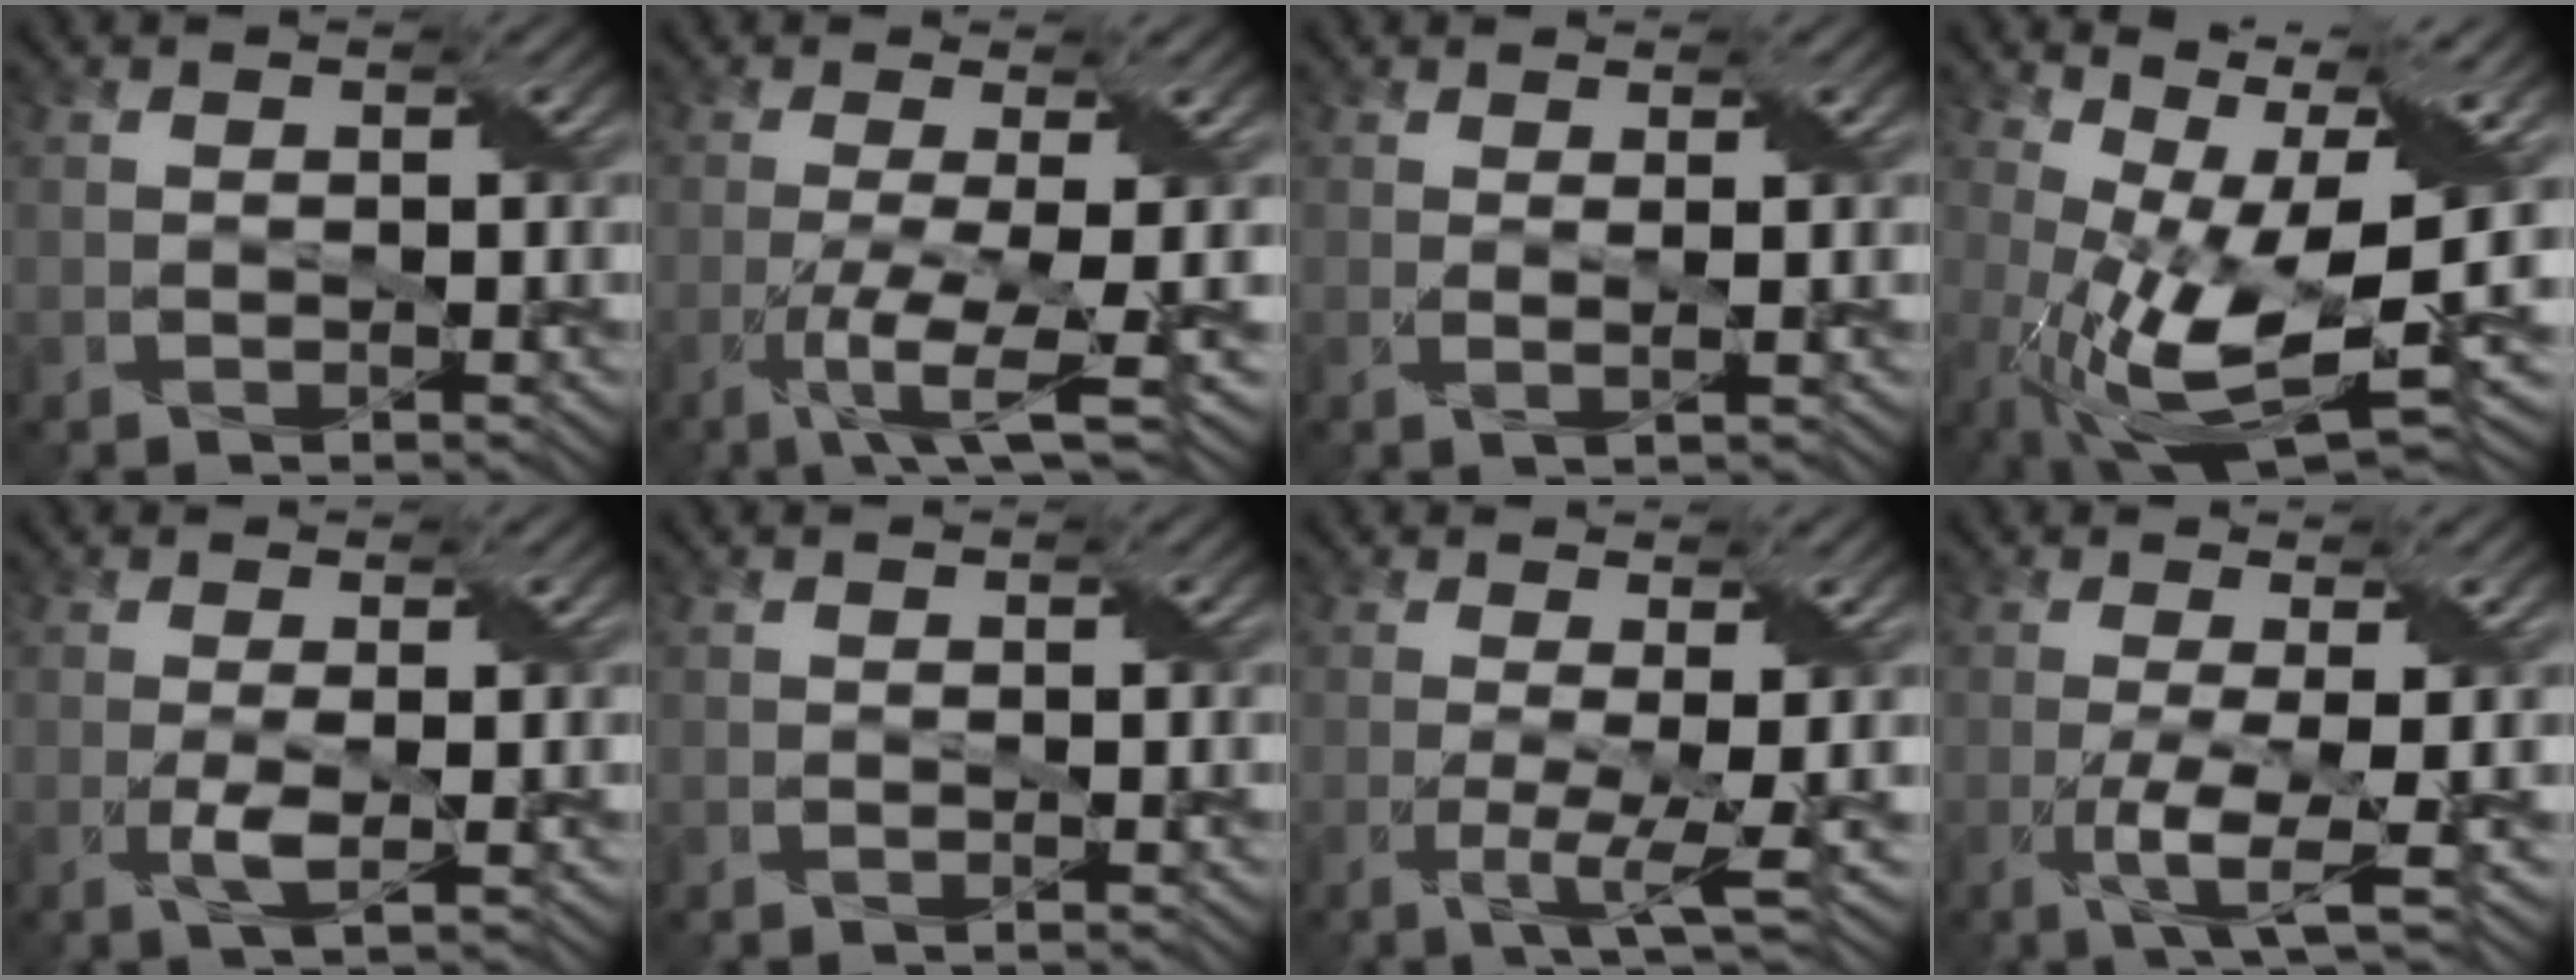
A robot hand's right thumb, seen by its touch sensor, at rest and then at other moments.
{"total": 6.8, "force": [-1.9, 1.3, 6.4], "torque": [-0.111, 0.000, -0.039]}
{"total": 1.4, "force": [0.5, 0.3, 1.2], "torque": [-0.027, 0.005, 0.001]}
{"total": 16.2, "force": [-0.5, 6.3, 14.9], "torque": [-0.280, -0.026, 0.006]}
{"total": 2.1, "force": [-0.1, 0.4, 2.1], "torque": [-0.044, -0.001, -0.005]}
{"total": 0.0}
{"total": 4.1, "force": [-0.4, 0.7, 4.0], "torque": [-0.076, -0.005, -0.008]}
{"total": 5.2, "force": [-1.2, 1.0, 5.0], "torque": [-0.090, 0.000, -0.026]}